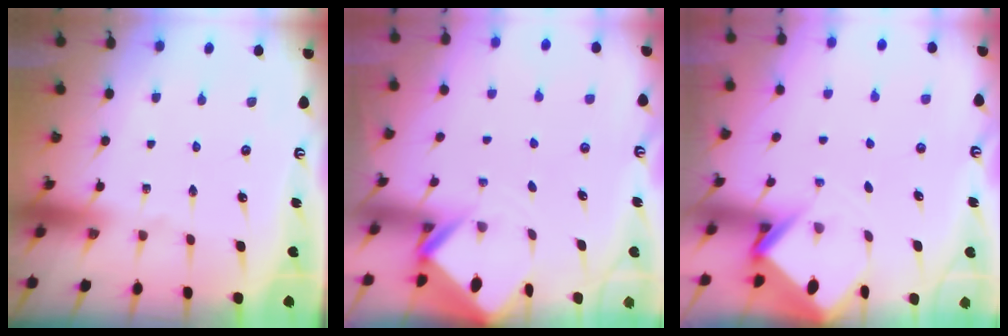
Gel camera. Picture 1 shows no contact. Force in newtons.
{"total": 2.8, "press": 2.8, "slide": 0.2}
{"total": 3.5, "press": 3.5, "slide": 0.2}